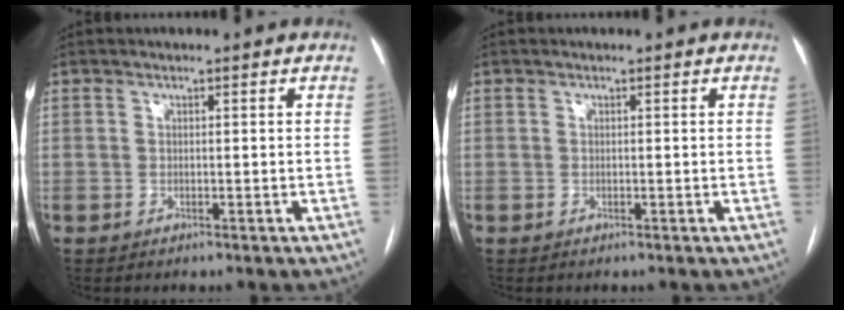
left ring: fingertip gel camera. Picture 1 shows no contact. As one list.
[{"total": 0.0}]